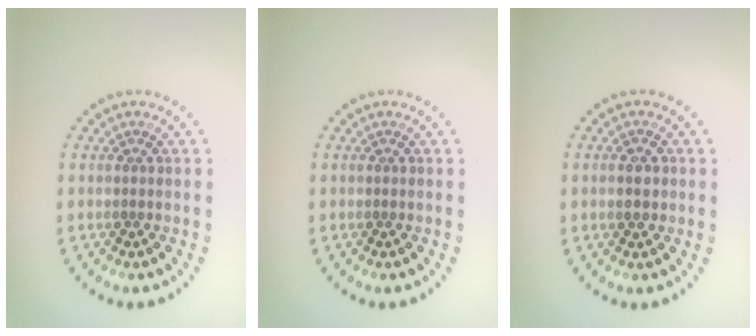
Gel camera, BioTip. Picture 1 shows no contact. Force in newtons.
{"total": 0.0}
{"total": 2.0, "press": 2.0, "slide": 0.1}